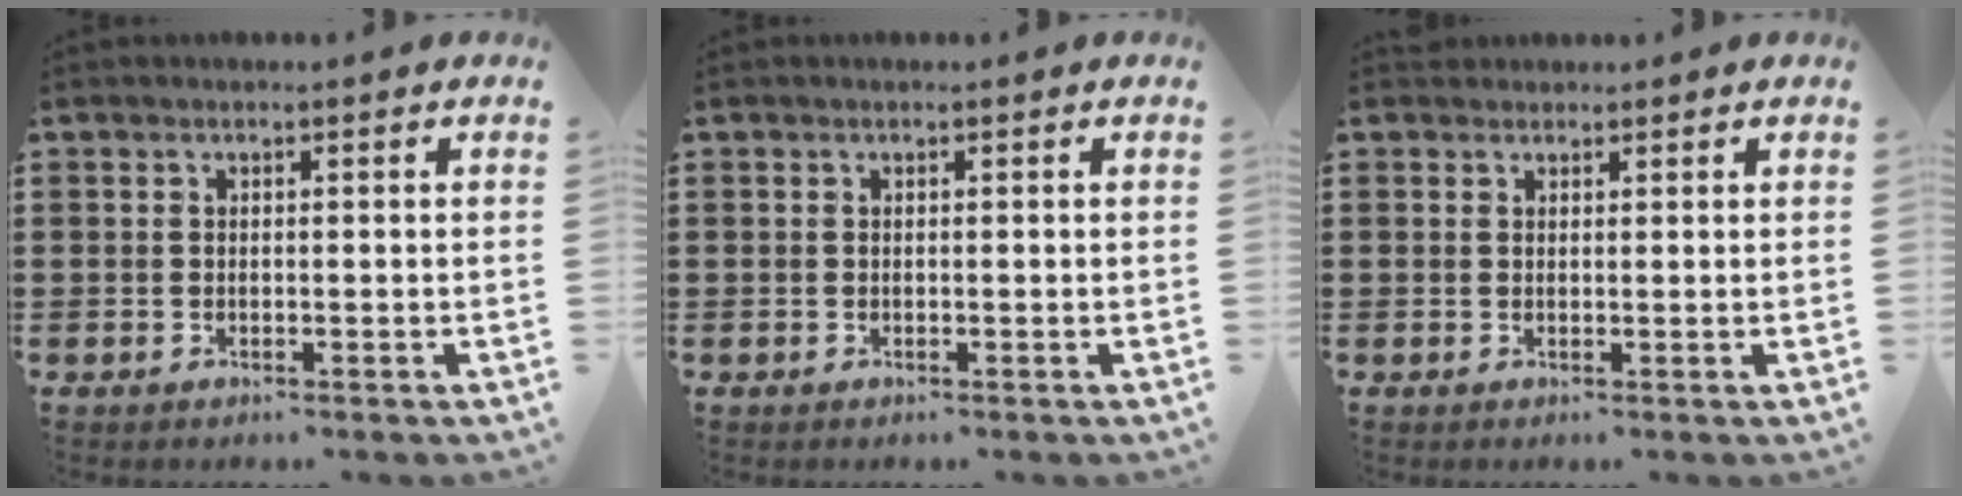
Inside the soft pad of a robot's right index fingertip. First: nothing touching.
{"total": 0.0}
{"total": 1.1, "force": [0.9, 0.5, -0.1], "torque": [0.000, 0.001, 0.019]}